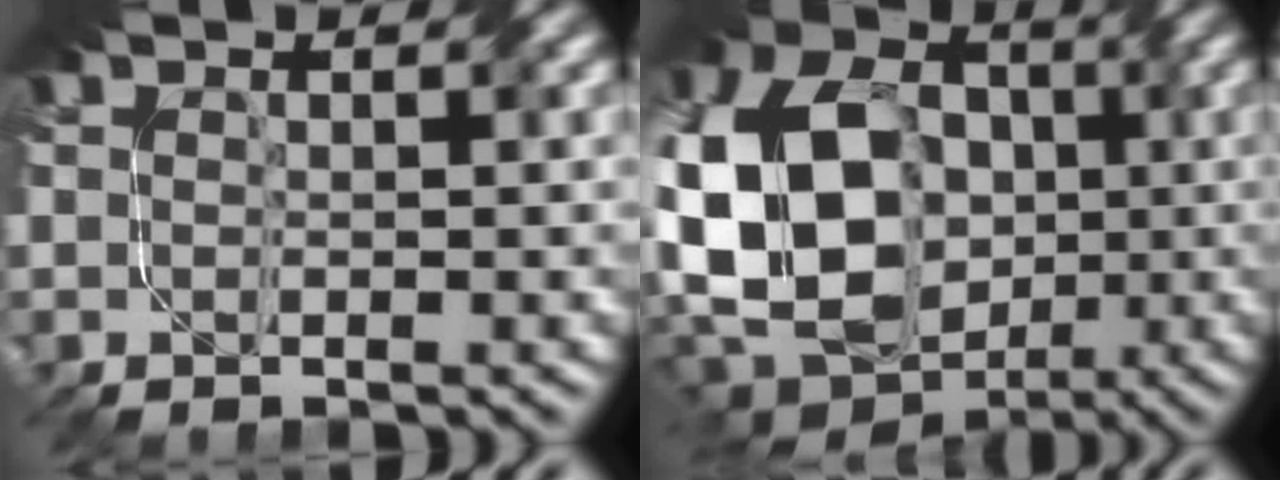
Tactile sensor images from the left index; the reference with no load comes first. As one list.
[{"total": 19.8, "force": [-2.1, 16.0, 11.5], "torque": [-0.254, 0.003, -0.069]}]